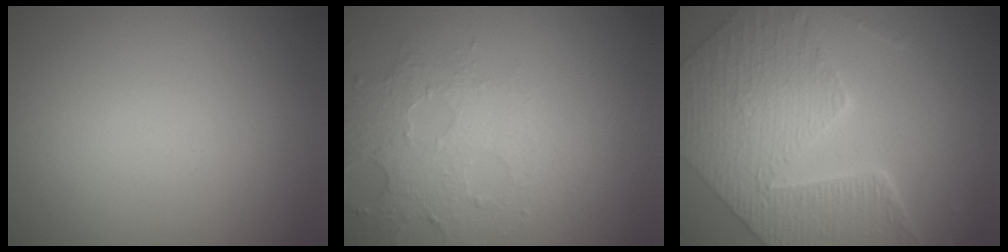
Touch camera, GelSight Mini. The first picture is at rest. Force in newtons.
{"total": 3.9, "press": 3.0, "slide": 2.5}
{"total": 9.2, "press": 6.7, "slide": 6.3}